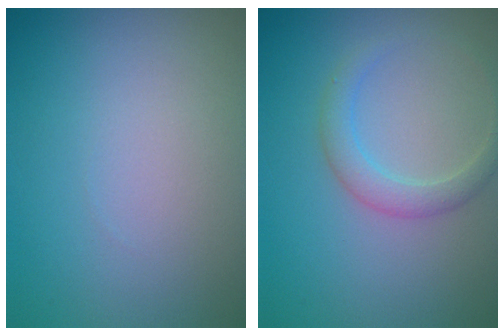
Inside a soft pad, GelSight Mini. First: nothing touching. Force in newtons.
{"total": 2.2, "press": 2.2, "slide": 0.1}